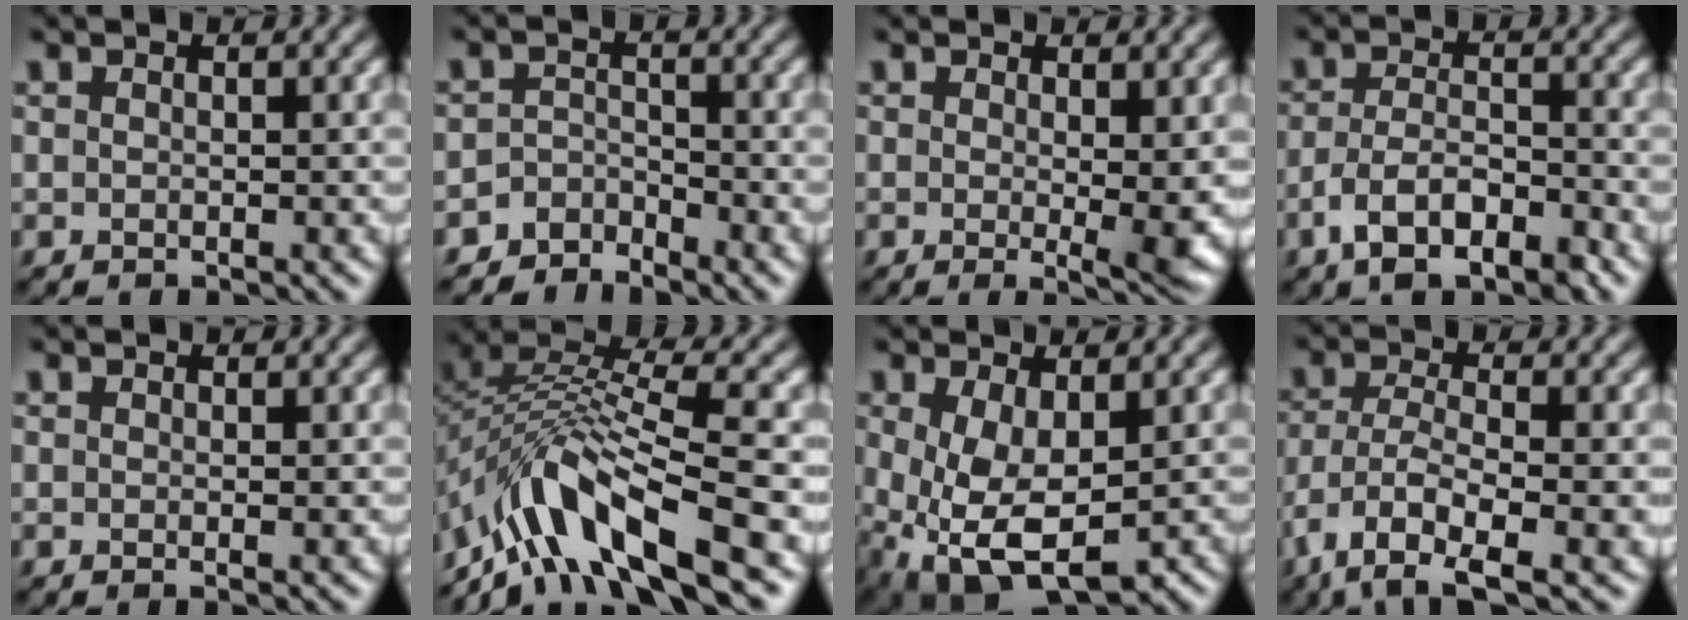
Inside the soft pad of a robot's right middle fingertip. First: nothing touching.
{"total": 2.5, "force": [-2.4, 0.8, -0.1], "torque": [0.006, 0.009, -0.051]}
{"total": 3.7, "force": [0.1, 0.6, 3.7], "torque": [-0.054, -0.012, 0.006]}
{"total": 5.5, "force": [-3.0, 2.5, 3.8], "torque": [-0.070, 0.002, -0.057]}
{"total": 0.6, "force": [0.1, 0.1, 0.6], "torque": [-0.010, -0.003, 0.001]}
{"total": 9.6, "force": [-5.7, 3.2, 7.0], "torque": [-0.124, 0.008, -0.117]}
{"total": 7.9, "force": [-1.2, 4.6, 6.3], "torque": [-0.150, -0.030, -0.002]}
{"total": 7.6, "force": [-4.0, 2.7, 5.8], "torque": [-0.118, -0.008, -0.081]}